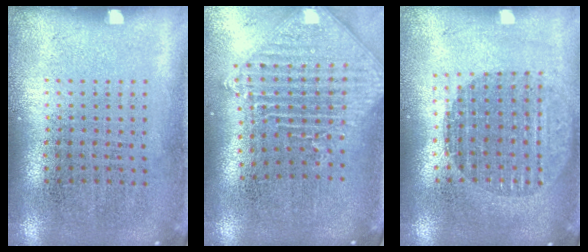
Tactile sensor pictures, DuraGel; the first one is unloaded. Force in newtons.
{"total": 2.2, "press": 1.7, "slide": 1.3}
{"total": 1.7, "press": 1.5, "slide": 0.8}